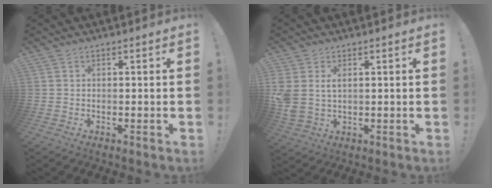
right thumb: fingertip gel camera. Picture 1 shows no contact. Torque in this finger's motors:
{"motor_torque": [0.15, 0.17, 0.24, 0.18, 0.15]}